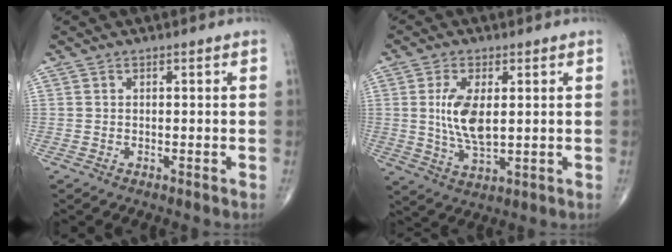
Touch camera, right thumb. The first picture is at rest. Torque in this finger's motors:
{"motor_torque": [1.52, 1.66, 1.22, 0.16, 0.44]}